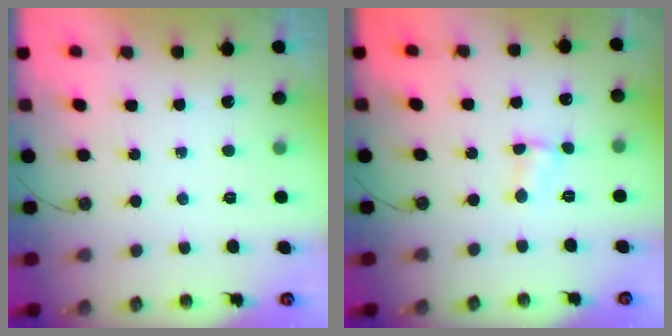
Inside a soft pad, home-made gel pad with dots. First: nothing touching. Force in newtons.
{"total": 2.3, "press": 2.3, "slide": 0.3}